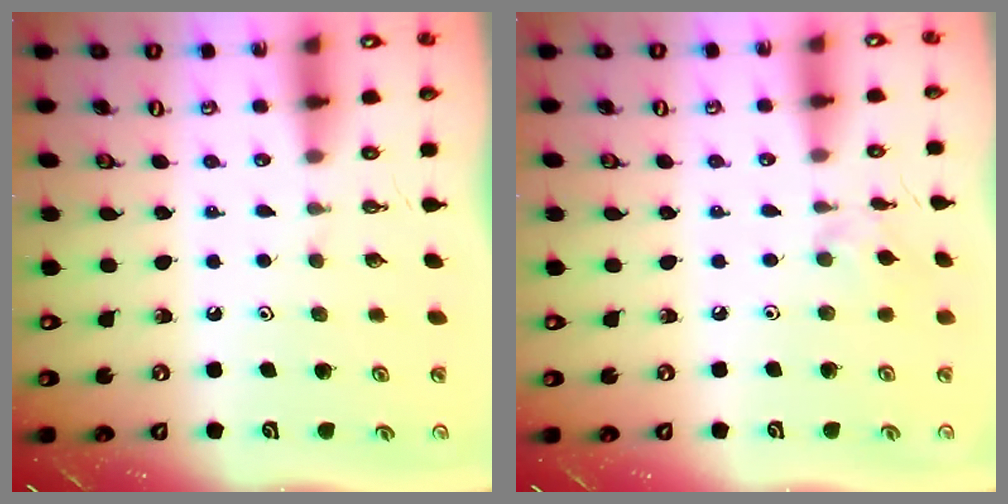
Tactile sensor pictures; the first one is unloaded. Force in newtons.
{"total": 2.4, "press": 2.3, "slide": 0.5}